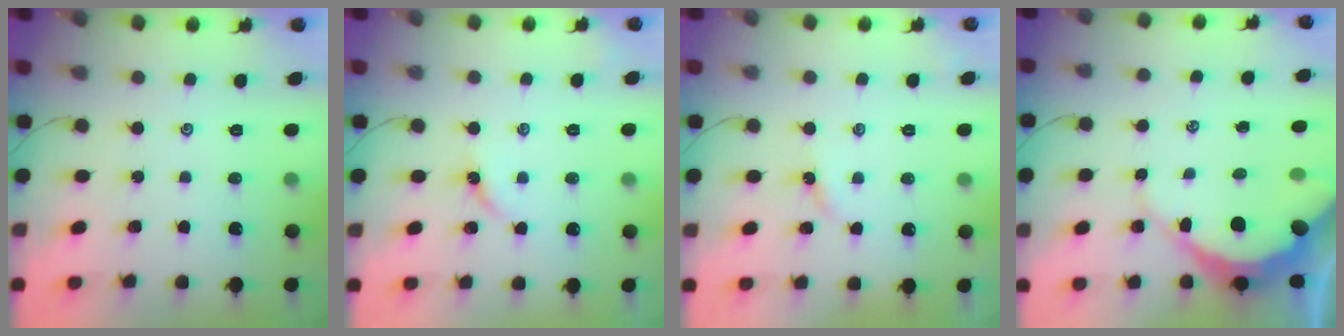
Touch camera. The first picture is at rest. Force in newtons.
{"total": 5.7, "press": 5.7, "slide": 0.7}
{"total": 3.0, "press": 2.9, "slide": 0.5}
{"total": 10.7, "press": 10.6, "slide": 1.1}